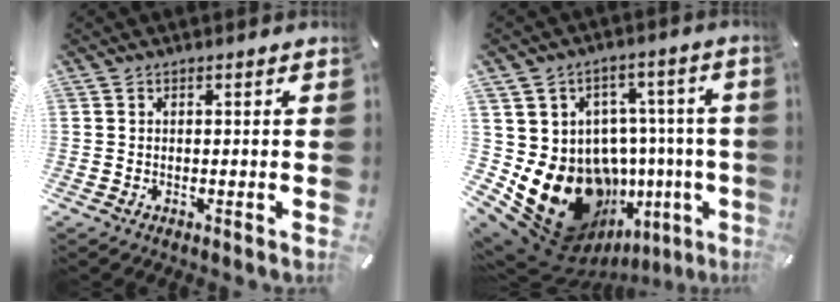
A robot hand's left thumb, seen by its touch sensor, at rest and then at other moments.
{"total": 22.5, "force": [-7.5, 16.0, 13.9], "torque": [-0.236, 0.014, -0.076]}